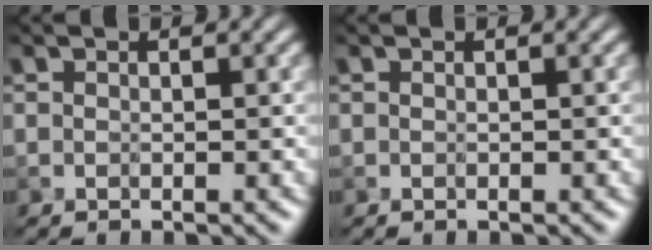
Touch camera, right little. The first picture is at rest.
{"total": 0.0}